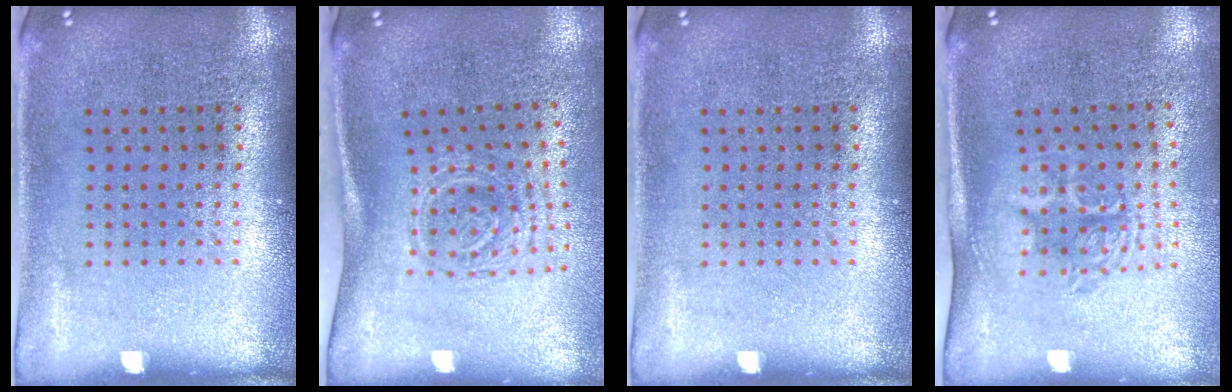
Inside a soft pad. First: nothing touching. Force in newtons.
{"total": 1.8, "press": 1.3, "slide": 1.3}
{"total": 0.0}
{"total": 1.8, "press": 1.3, "slide": 1.1}